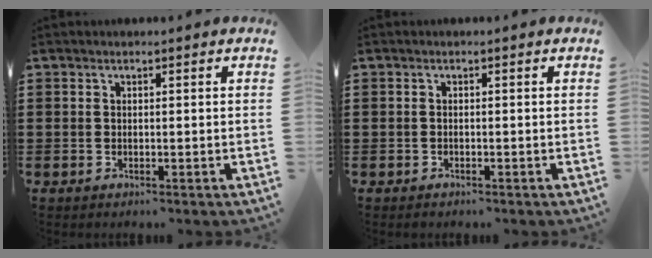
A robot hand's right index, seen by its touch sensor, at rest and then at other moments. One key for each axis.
{"total": 0.5, "fx": -0.3, "fy": 0.2, "fz": 0.3, "tx": -0.008, "ty": -0.001, "tz": -0.007}